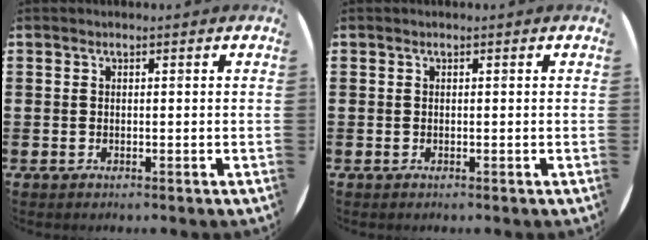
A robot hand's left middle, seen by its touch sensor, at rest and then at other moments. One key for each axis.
{"total": 0.0}